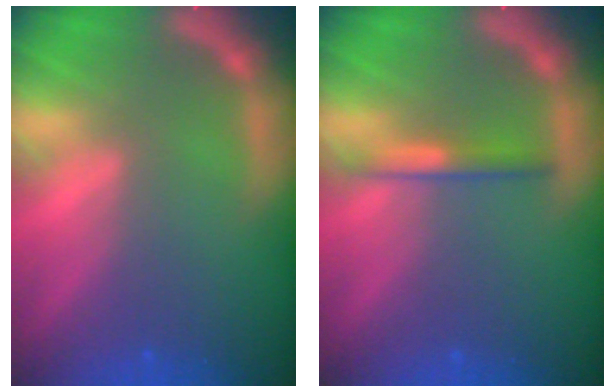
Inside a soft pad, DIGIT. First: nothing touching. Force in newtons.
{"total": 2.0}